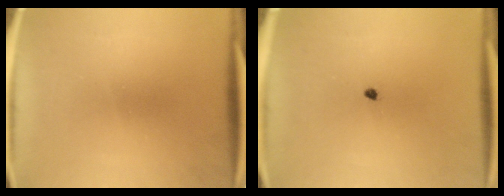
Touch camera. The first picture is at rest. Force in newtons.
{"total": 0.7}